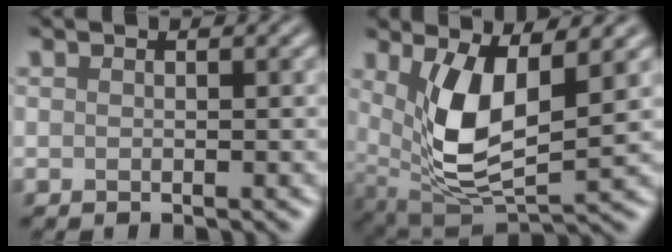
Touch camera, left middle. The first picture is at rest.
{"total": 7.0, "force": [1.3, 2.8, 6.3], "torque": [-0.140, -0.020, 0.038]}